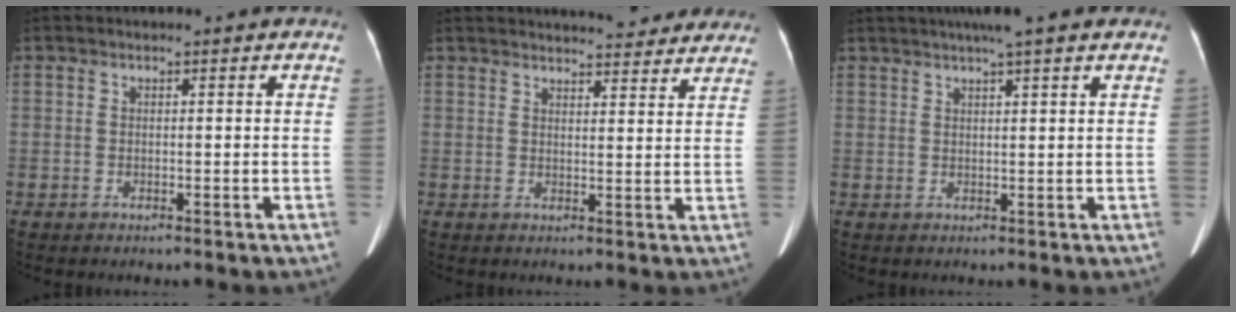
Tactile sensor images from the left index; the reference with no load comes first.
{"total": 15.2, "force": [14.1, 3.1, 4.5], "torque": [-0.039, 0.009, 0.160]}
{"total": 6.9, "force": [5.3, 0.2, 4.4], "torque": [-0.068, 0.026, 0.072]}